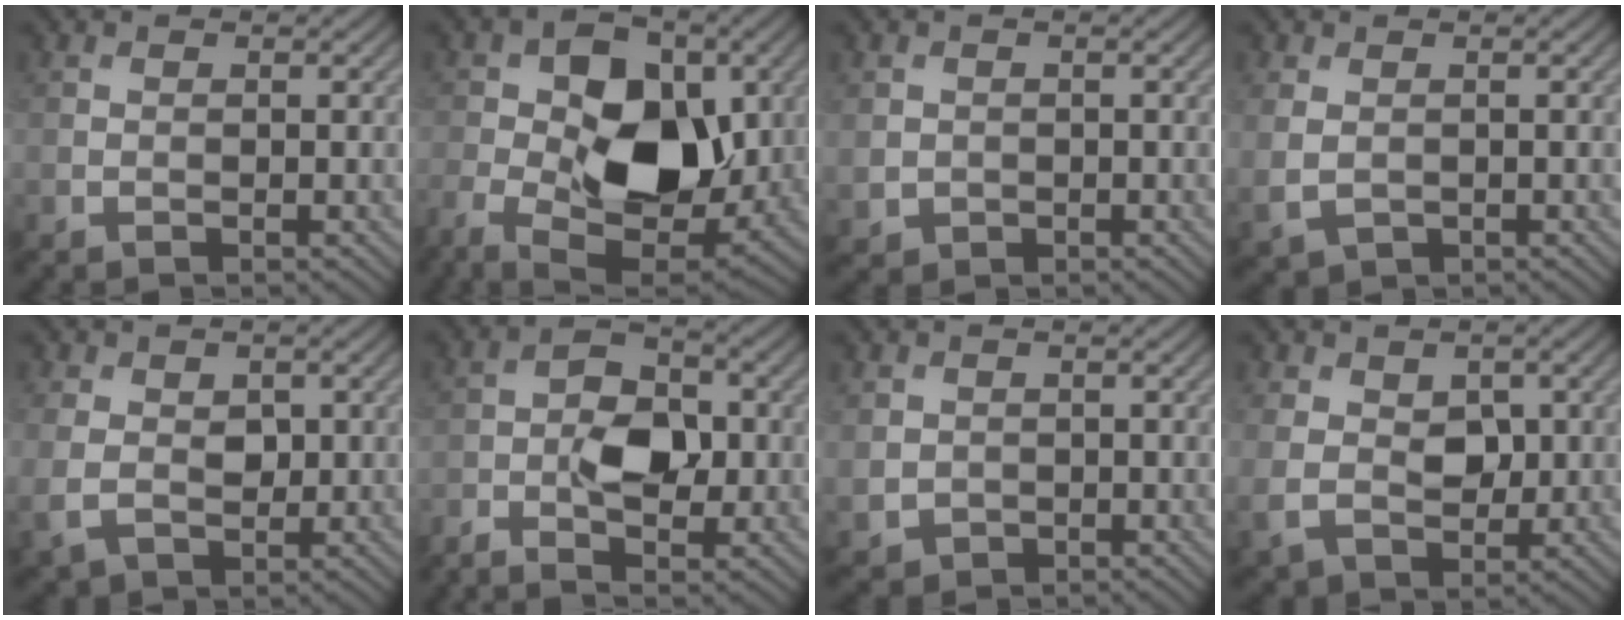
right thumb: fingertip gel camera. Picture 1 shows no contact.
{"total": 13.8, "force": [-1.5, 8.5, 10.8], "torque": [-0.187, -0.007, -0.027]}
{"total": 2.1, "force": [0.0, 2.1, 0.5], "torque": [-0.021, -0.010, 0.001]}
{"total": 3.4, "force": [0.0, 2.6, 2.2], "torque": [-0.069, -0.009, 0.003]}
{"total": 5.8, "force": [0.1, 4.4, 3.8], "torque": [-0.087, -0.011, 0.010]}
{"total": 6.5, "force": [-2.3, 3.4, 5.0], "torque": [-0.092, 0.008, -0.048]}
{"total": 2.9, "force": [0.1, 2.7, 1.0], "torque": [-0.038, -0.011, 0.003]}
{"total": 6.1, "force": [0.5, 4.7, 3.9], "torque": [-0.085, -0.010, 0.016]}